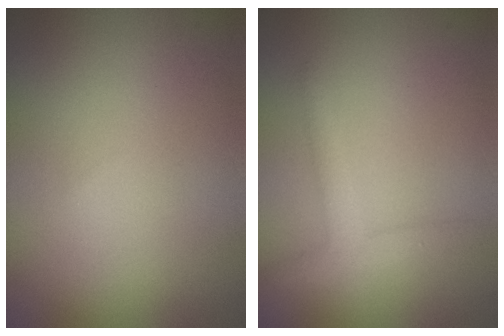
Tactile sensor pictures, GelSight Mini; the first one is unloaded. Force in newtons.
{"total": 2.3, "press": 2.3, "slide": 0.1}